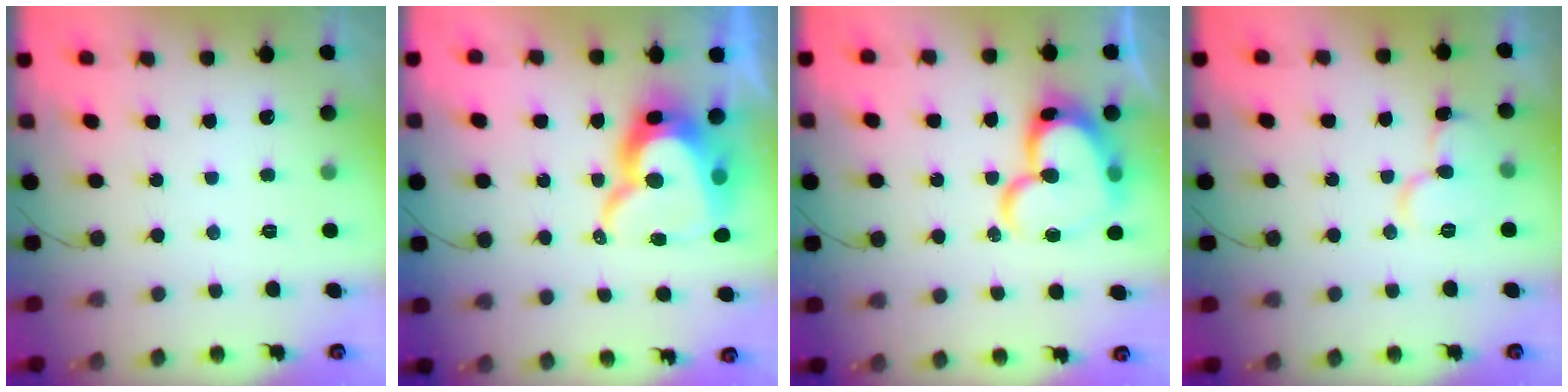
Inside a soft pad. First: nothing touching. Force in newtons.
{"total": 17.9, "press": 17.8, "slide": 1.5}
{"total": 19.9, "press": 19.8, "slide": 2.3}
{"total": 10.2, "press": 10.2, "slide": 1.1}